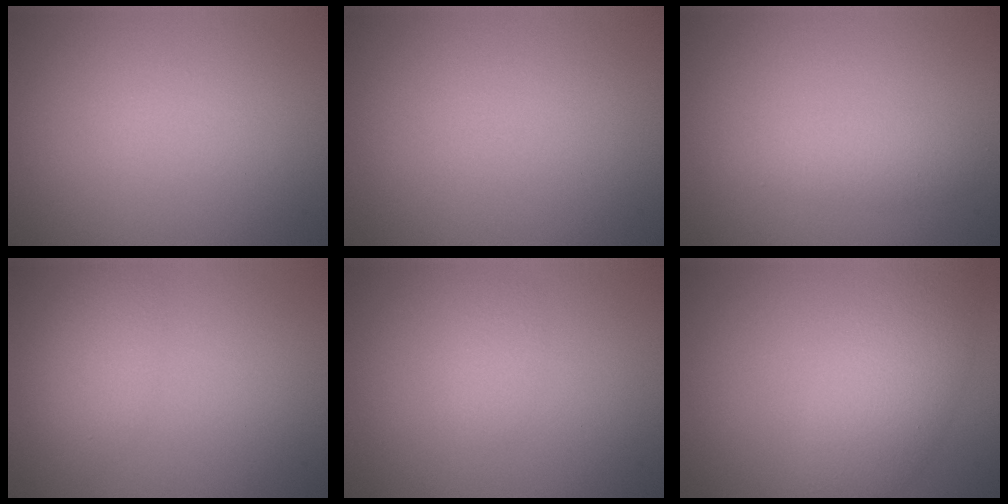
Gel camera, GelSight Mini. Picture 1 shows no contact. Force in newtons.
{"total": 0.0}
{"total": 2.0, "press": 2.0, "slide": 0.0}
{"total": 2.3, "press": 2.3, "slide": 0.1}
{"total": 0.8, "press": 0.8, "slide": 0.0}
{"total": 5.1, "press": 5.1, "slide": 0.1}